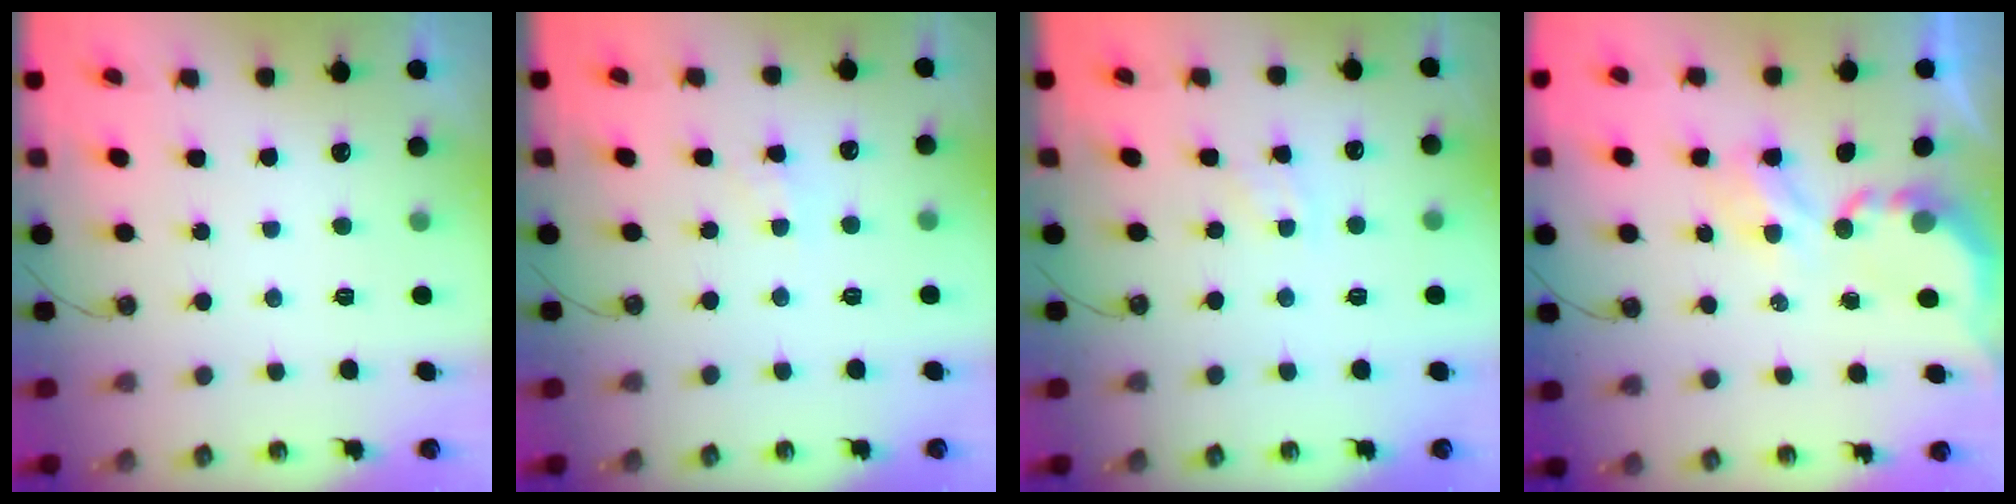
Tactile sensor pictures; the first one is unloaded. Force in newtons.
{"total": 2.1, "press": 2.1, "slide": 0.3}
{"total": 2.9, "press": 2.9, "slide": 0.4}
{"total": 4.6, "press": 4.6, "slide": 0.4}